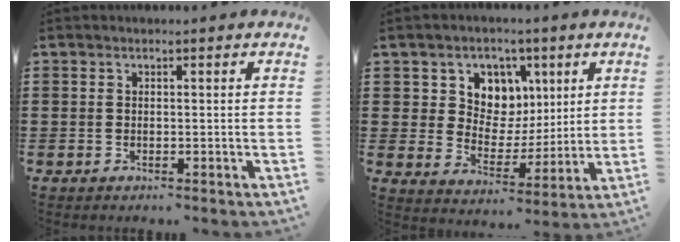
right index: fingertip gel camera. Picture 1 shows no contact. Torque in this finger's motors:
{"motor_torque": [0.51, -0.02, 0.52, 0.06]}